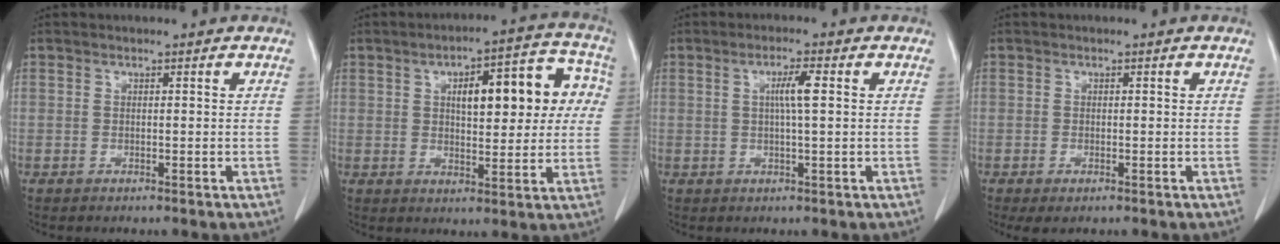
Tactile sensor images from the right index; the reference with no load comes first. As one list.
[{"total": 13.2, "force": [2.9, 5.1, 11.9], "torque": [-0.149, 0.040, 0.041]}, {"total": 3.4, "force": [0.4, -0.2, 3.4], "torque": [-0.062, 0.002, 0.006]}, {"total": 2.1, "force": [-1.0, 0.7, 1.6], "torque": [-0.029, -0.004, -0.013]}]